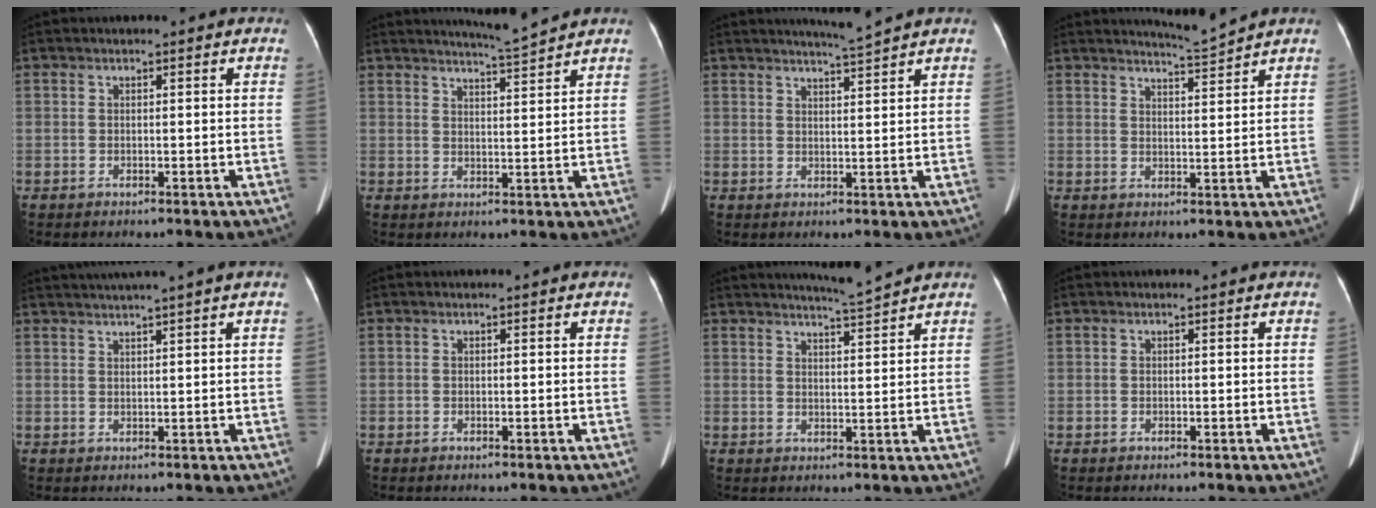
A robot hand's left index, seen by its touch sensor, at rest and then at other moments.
{"total": 4.2, "force": [3.9, -1.5, 0.5], "torque": [-0.018, -0.014, 0.065]}
{"total": 3.1, "force": [2.7, -1.4, 0.6], "torque": [-0.012, -0.012, 0.049]}
{"total": 3.4, "force": [3.1, -1.4, -0.2], "torque": [-0.007, -0.017, 0.057]}
{"total": 5.3, "force": [4.2, -1.6, 2.7], "torque": [-0.037, 0.019, 0.066]}
{"total": 0.0}
{"total": 3.8, "force": [3.5, -1.4, 0.5], "torque": [-0.015, -0.013, 0.059]}
{"total": 0.0}